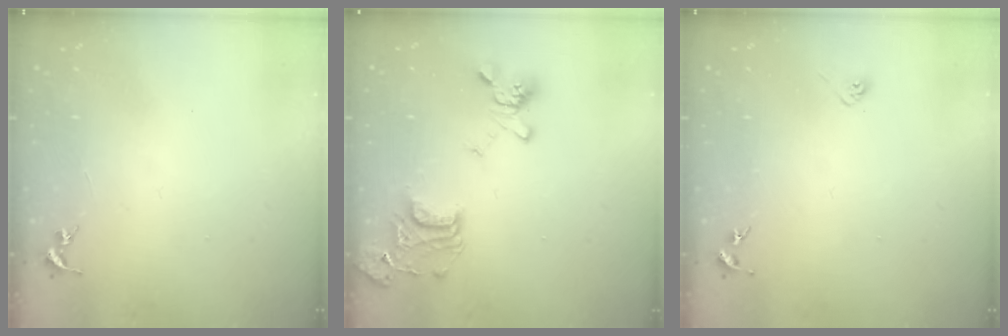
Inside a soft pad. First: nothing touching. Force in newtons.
{"total": 18.3, "press": 18.2, "slide": 1.7}
{"total": 2.8, "press": 2.6, "slide": 1.1}